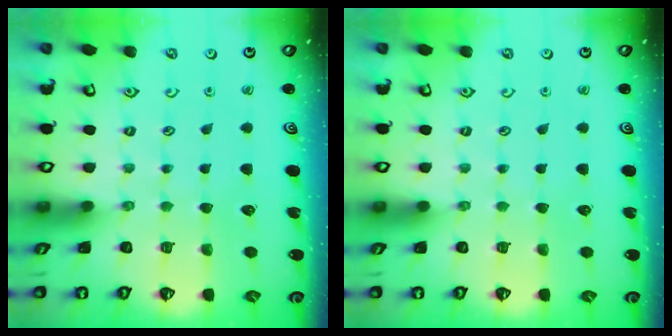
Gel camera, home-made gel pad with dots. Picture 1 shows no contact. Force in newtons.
{"total": 0.0}